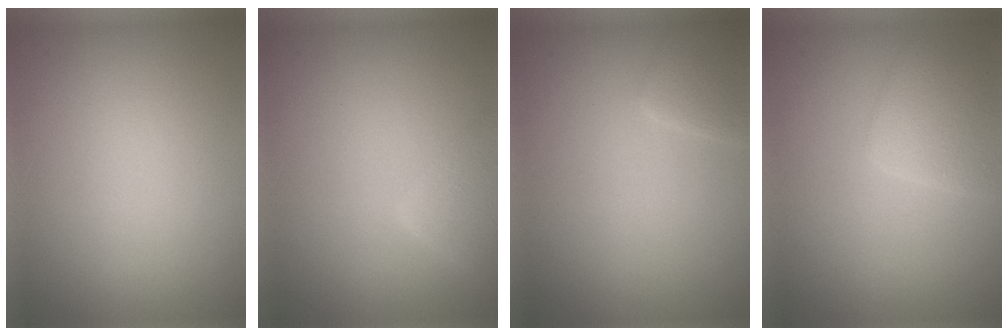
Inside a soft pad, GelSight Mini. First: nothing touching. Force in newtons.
{"total": 2.6, "press": 2.6, "slide": 0.2}
{"total": 2.0, "press": 2.0, "slide": 0.0}
{"total": 3.1, "press": 3.1, "slide": 0.1}